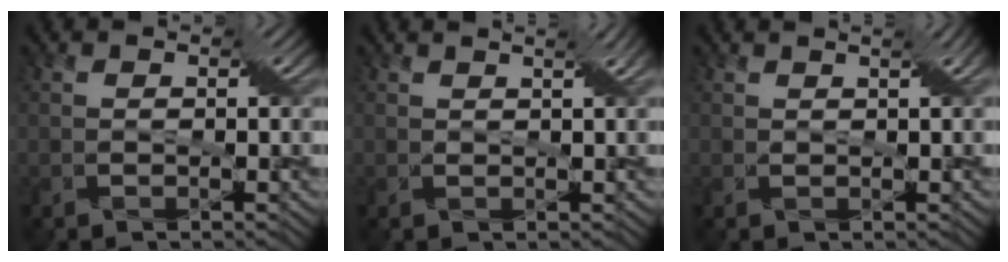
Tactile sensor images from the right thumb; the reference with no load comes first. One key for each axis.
{"total": 2.0, "fx": 1.6, "fy": -0.5, "fz": 1.1, "tx": -0.020, "ty": 0.009, "tz": 0.025}
{"total": 1.5, "fx": 1.2, "fy": -0.4, "fz": 0.9, "tx": -0.013, "ty": 0.008, "tz": 0.021}